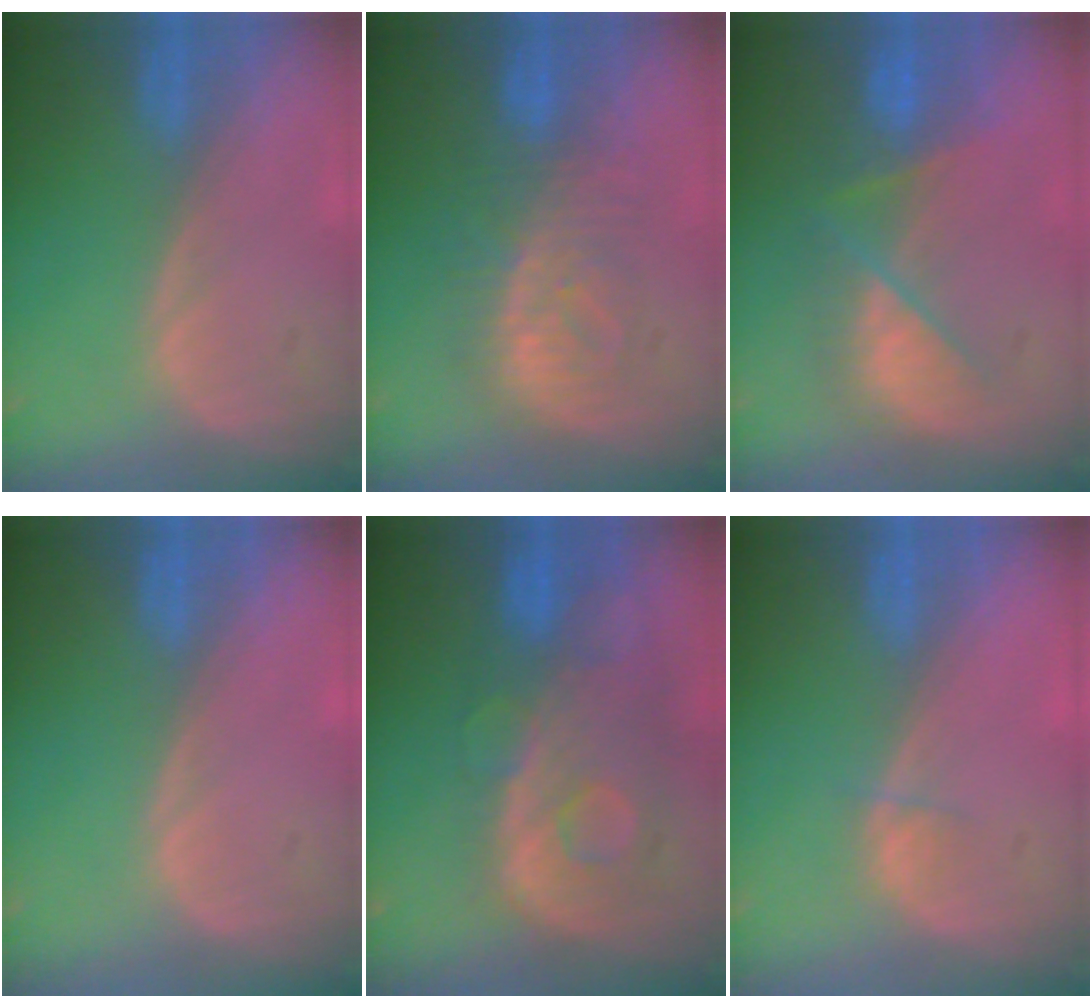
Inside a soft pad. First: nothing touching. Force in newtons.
{"total": 8.2, "press": 7.9, "slide": 2.1}
{"total": 7.5, "press": 7.3, "slide": 2.0}
{"total": 0.0}
{"total": 11.1, "press": 9.7, "slide": 5.4}
{"total": 1.1, "press": 1.0, "slide": 0.4}